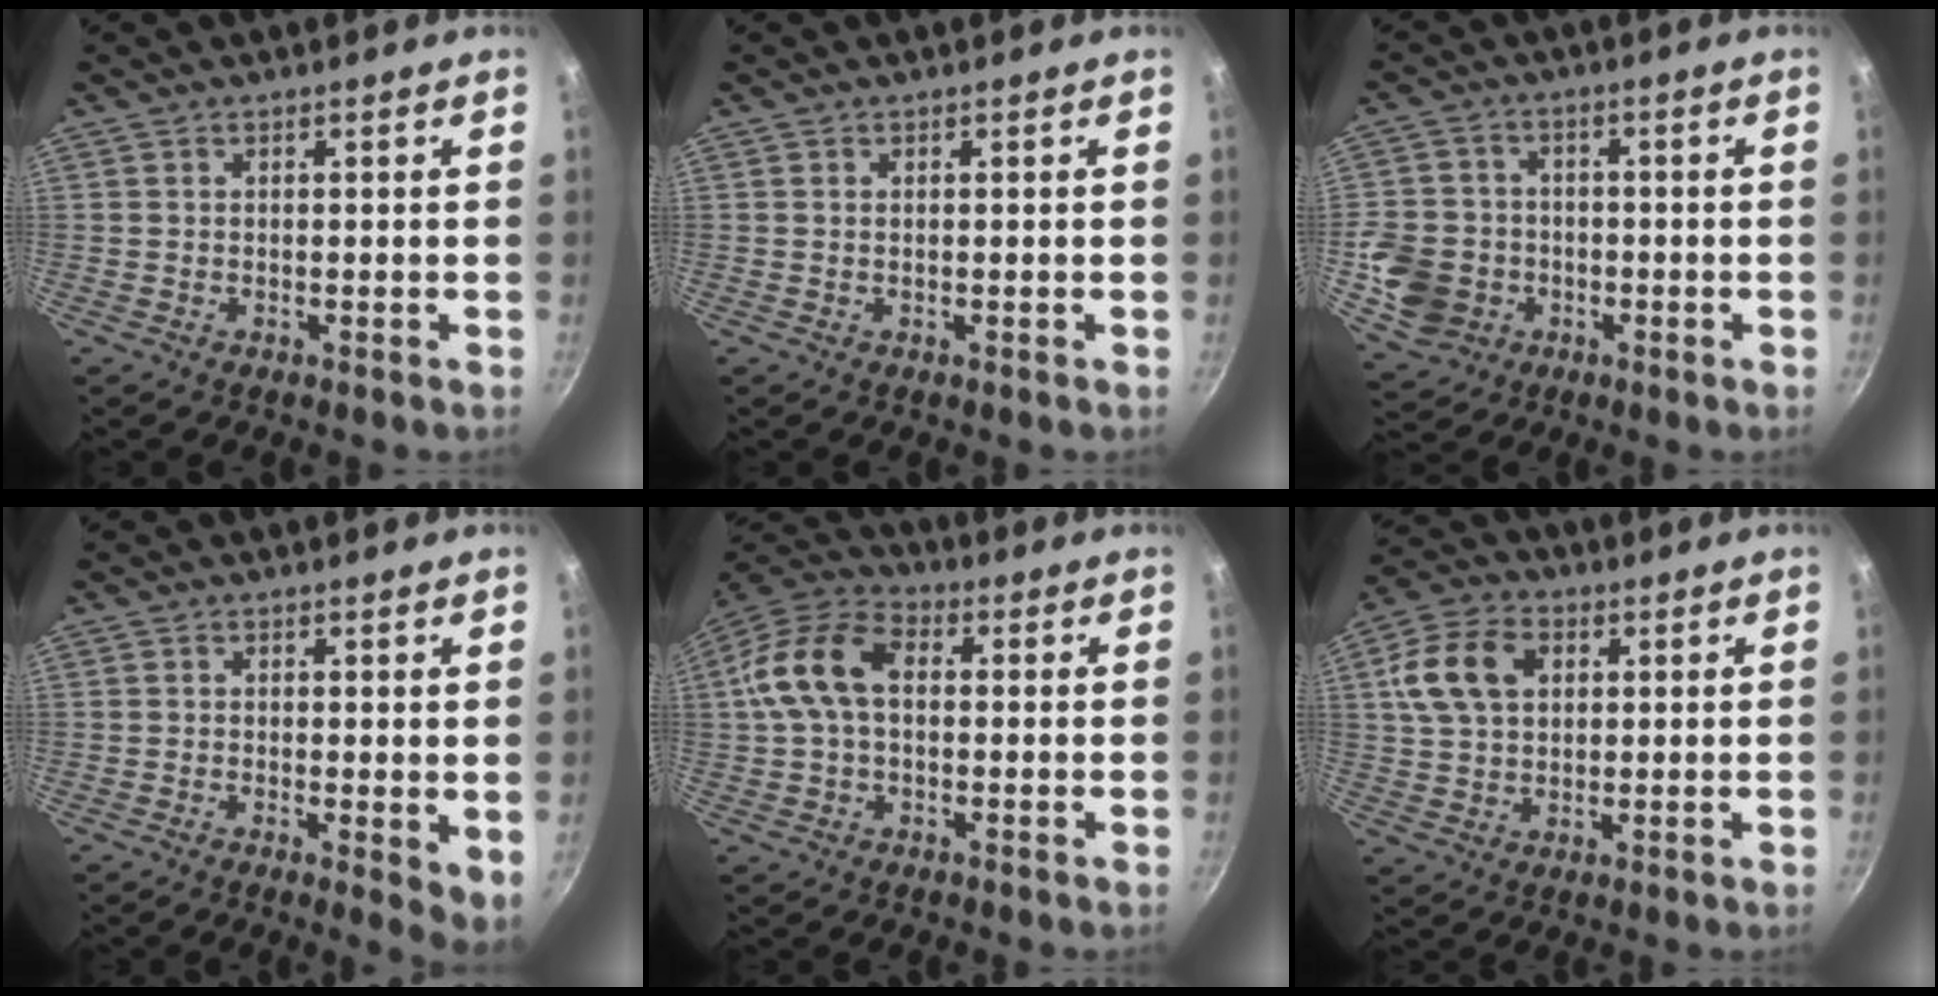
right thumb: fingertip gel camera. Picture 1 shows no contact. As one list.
[{"total": 0.0}, {"total": 10.8, "force": [-2.7, 9.4, 4.4], "torque": [-0.070, 0.012, -0.044]}, {"total": 3.9, "force": [-0.2, 1.0, 3.7], "torque": [-0.057, -0.012, -0.007]}, {"total": 12.8, "force": [1.3, 8.2, 9.8], "torque": [-0.196, 0.035, 0.014]}, {"total": 11.6, "force": [3.1, 8.0, 7.7], "torque": [-0.137, 0.012, 0.053]}]